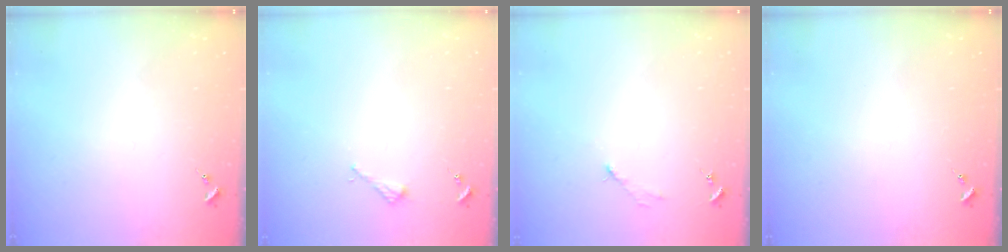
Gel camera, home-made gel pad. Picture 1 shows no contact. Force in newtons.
{"total": 2.2, "press": 2.2, "slide": 0.2}
{"total": 2.6, "press": 2.6, "slide": 0.3}
{"total": 0.0}